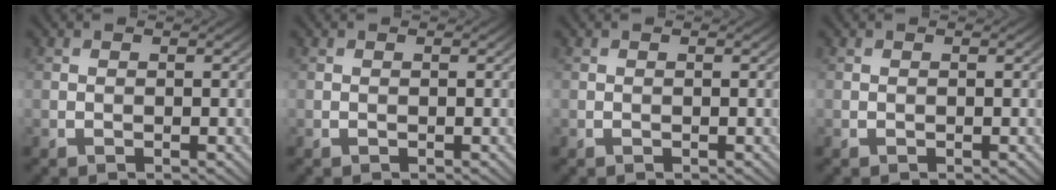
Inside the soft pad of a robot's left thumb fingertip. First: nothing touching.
{"total": 0.0}
{"total": 0.0}
{"total": 0.0}